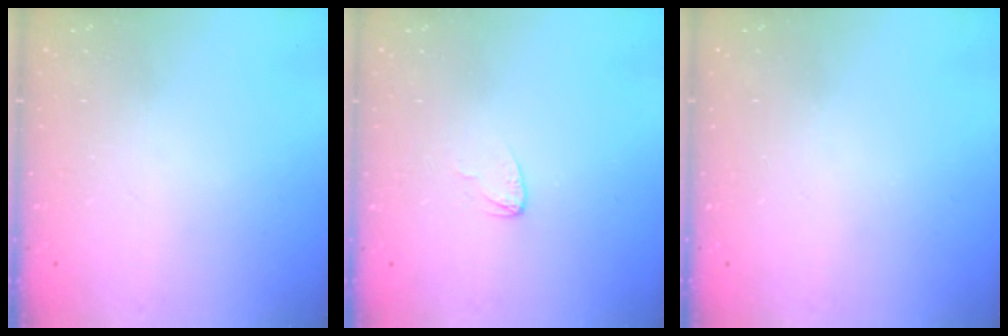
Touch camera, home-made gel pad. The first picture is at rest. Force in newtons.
{"total": 2.7, "press": 2.7, "slide": 0.2}
{"total": 0.0}